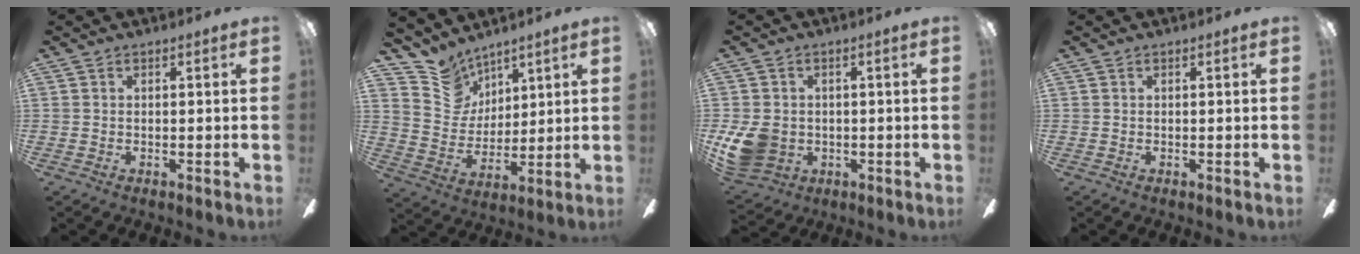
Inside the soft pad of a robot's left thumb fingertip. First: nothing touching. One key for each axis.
{"total": 10.5, "fx": 8.1, "fy": 6.6, "fz": 0.4, "tx": -0.038, "ty": -0.065, "tz": 0.164}
{"total": 9.0, "fx": -0.9, "fy": 7.7, "fz": 4.6, "tx": -0.104, "ty": 0.004, "tz": -0.013}
{"total": 0.0}